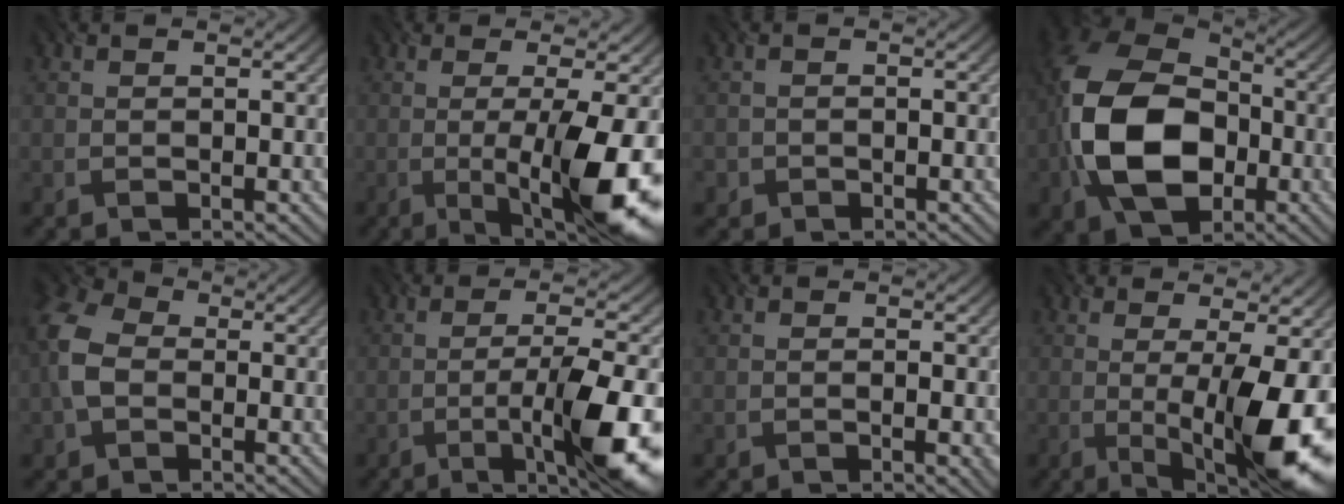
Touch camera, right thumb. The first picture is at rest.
{"total": 12.4, "force": [-2.5, 2.6, 11.9], "torque": [-0.175, 0.000, -0.039]}
{"total": 1.1, "force": [-0.8, 0.8, 0.2], "torque": [-0.002, -0.002, -0.015]}
{"total": 16.0, "force": [-3.0, 11.2, 11.1], "torque": [-0.252, -0.017, -0.070]}
{"total": 7.6, "force": [-0.5, 5.5, 5.2], "torque": [-0.152, 0.008, -0.024]}
{"total": 12.7, "force": [-4.5, 2.6, 11.6], "torque": [-0.169, 0.002, -0.074]}
{"total": 1.4, "force": [-0.2, 0.1, 1.3], "torque": [-0.023, -0.002, -0.004]}
{"total": 12.6, "force": [-1.6, 3.0, 12.1], "torque": [-0.177, 0.000, -0.020]}